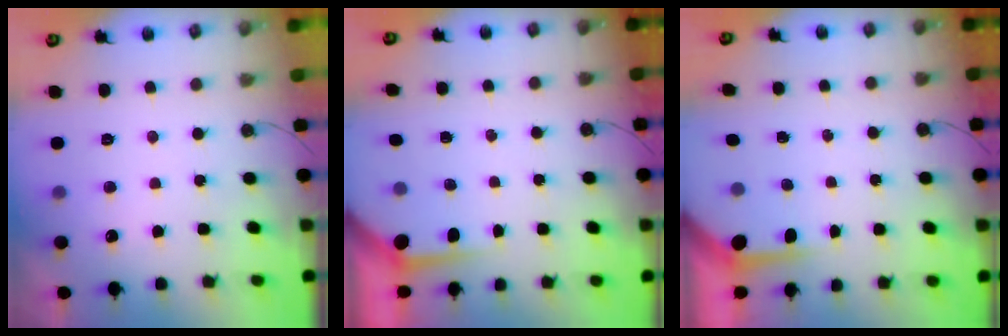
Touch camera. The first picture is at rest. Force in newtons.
{"total": 3.6, "press": 3.5, "slide": 0.4}
{"total": 3.9, "press": 3.9, "slide": 0.3}